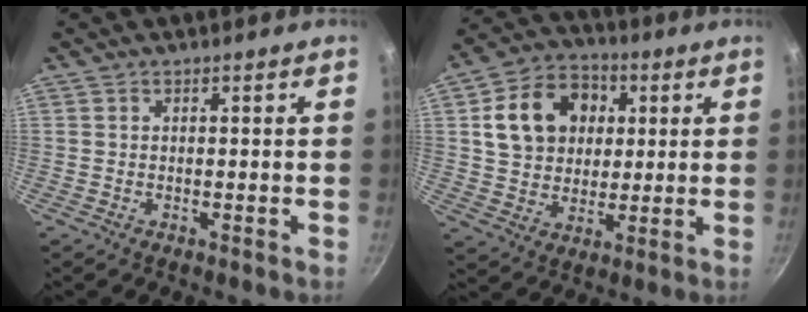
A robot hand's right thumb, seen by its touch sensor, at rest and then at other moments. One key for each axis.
{"total": 15.4, "fx": 3.7, "fy": 12.3, "fz": 8.6, "tx": -0.120, "ty": 0.015, "tz": 0.058}